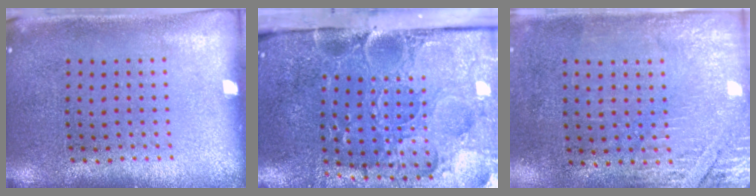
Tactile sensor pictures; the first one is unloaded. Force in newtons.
{"total": 5.5, "press": 4.2, "slide": 3.5}
{"total": 2.7, "press": 2.3, "slide": 1.4}